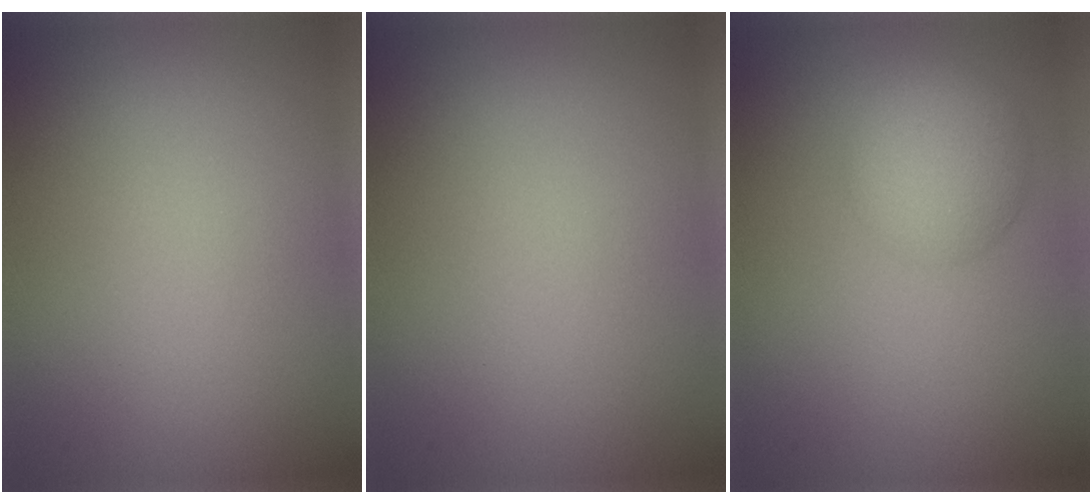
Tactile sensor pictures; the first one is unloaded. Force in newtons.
{"total": 0.0}
{"total": 3.7, "press": 3.7, "slide": 0.1}